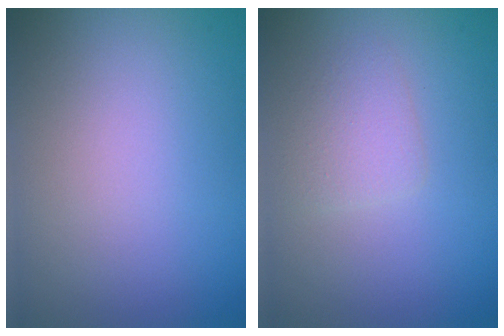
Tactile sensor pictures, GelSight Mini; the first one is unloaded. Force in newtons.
{"total": 1.9, "press": 1.9, "slide": 0.1}